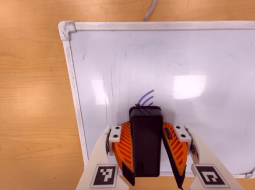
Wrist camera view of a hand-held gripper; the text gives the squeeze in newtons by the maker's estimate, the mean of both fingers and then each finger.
{"total": 11.4, "left": 13.4, "right": 9.4}